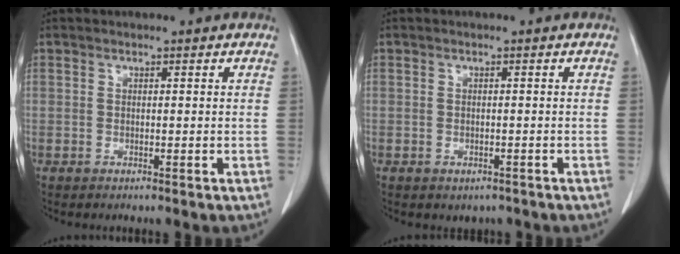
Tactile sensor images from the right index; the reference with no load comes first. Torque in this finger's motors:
{"motor_torque": [0.06, -0.06, 0.04, 0.01]}